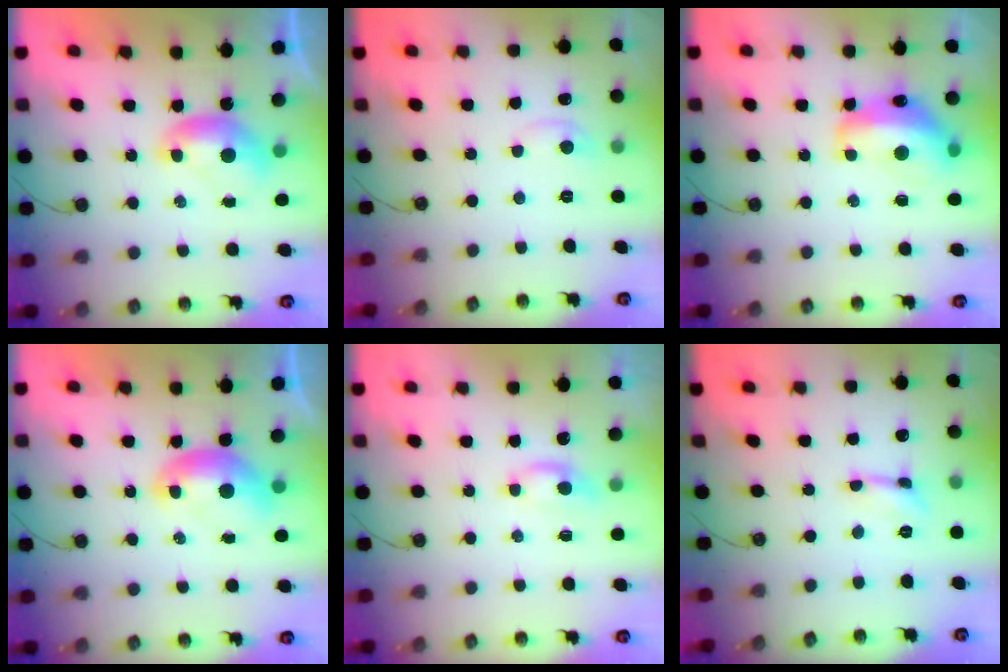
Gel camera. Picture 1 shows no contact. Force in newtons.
{"total": 1.0, "press": 0.7, "slide": 0.7}
{"total": 8.8, "press": 8.7, "slide": 0.9}
{"total": 1.2, "press": 1.1, "slide": 0.6}
{"total": 0.9, "press": 0.7, "slide": 0.6}
{"total": 0.5, "press": 0.5, "slide": 0.2}